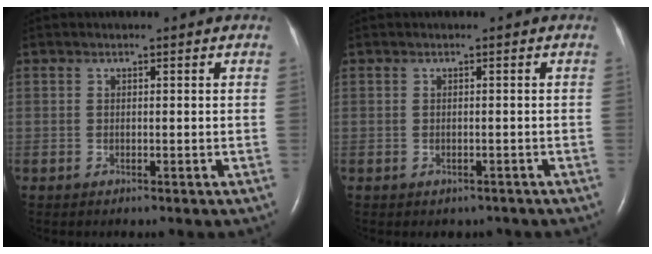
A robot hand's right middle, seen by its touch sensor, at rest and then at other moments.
{"total": 1.5, "force": [-1.2, 0.9, 0.2], "torque": [-0.005, 0.001, -0.014]}